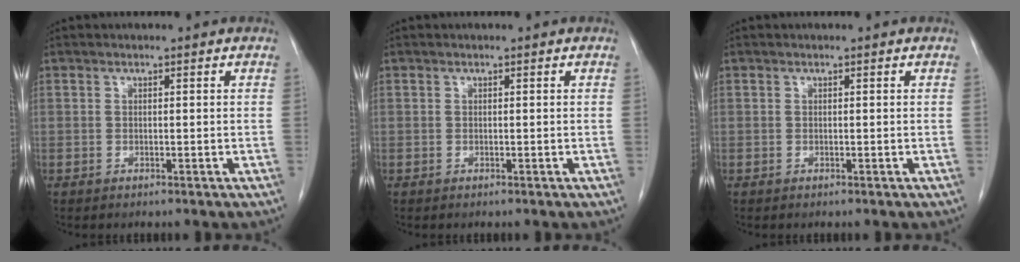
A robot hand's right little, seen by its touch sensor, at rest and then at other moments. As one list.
[{"total": 0.0}, {"total": 0.0}]